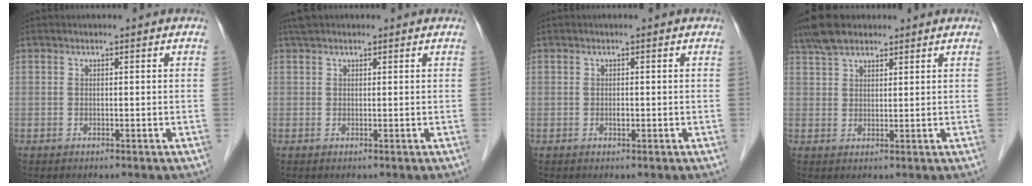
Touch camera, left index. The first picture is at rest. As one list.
[{"total": 2.0, "force": [1.6, 1.2, 0.3], "torque": [-0.008, 0.020, 0.026]}, {"total": 0.6, "force": [-0.1, 0.3, 0.5], "torque": [-0.009, -0.001, -0.001]}, {"total": 6.1, "force": [4.9, 2.7, 2.3], "torque": [-0.051, 0.024, 0.097]}]